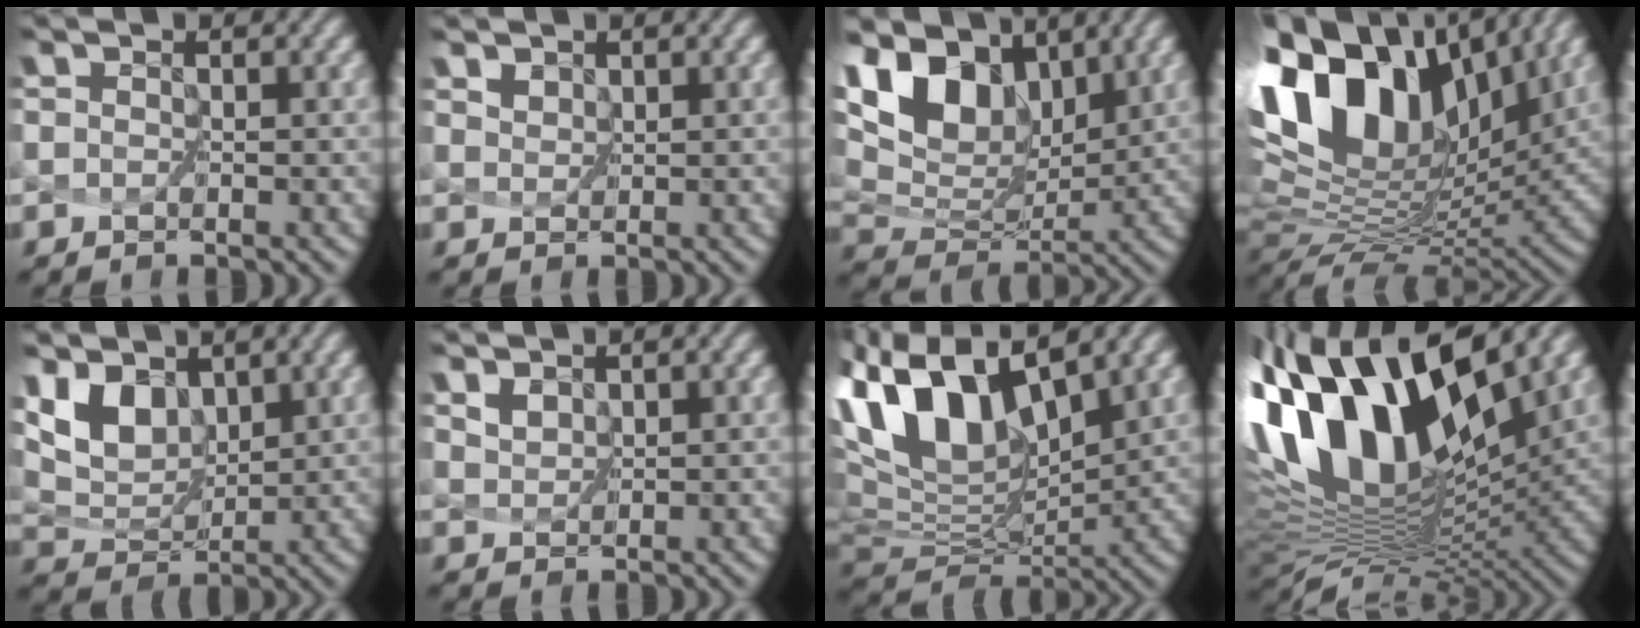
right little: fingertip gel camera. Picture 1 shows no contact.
{"total": 3.3, "force": [2.5, 1.8, 1.2], "torque": [-0.050, 0.003, 0.046]}
{"total": 11.8, "force": [5.9, 6.7, 7.7], "torque": [-0.157, 0.018, 0.102]}
{"total": 15.3, "force": [7.2, 8.2, 10.7], "torque": [-0.230, 0.037, 0.130]}
{"total": 5.1, "force": [3.3, 2.7, 2.7], "torque": [-0.070, 0.002, 0.060]}
{"total": 3.6, "force": [2.9, 1.8, 1.3], "torque": [-0.056, 0.007, 0.055]}
{"total": 11.4, "force": [6.0, 5.5, 7.9], "torque": [-0.170, 0.017, 0.119]}
{"total": 14.7, "force": [4.8, 6.9, 12.0], "torque": [-0.219, 0.016, 0.088]}